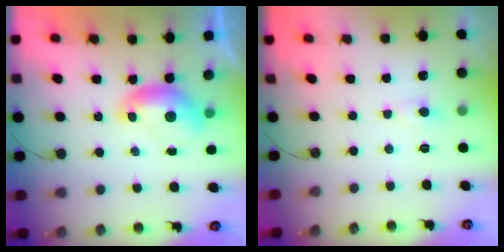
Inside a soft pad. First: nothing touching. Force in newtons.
{"total": 0.8, "press": 0.6, "slide": 0.5}